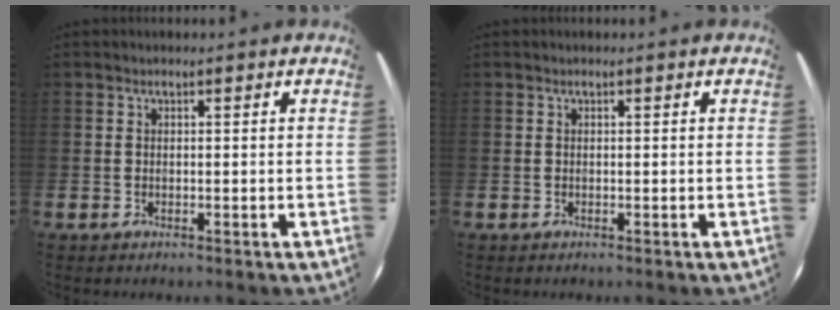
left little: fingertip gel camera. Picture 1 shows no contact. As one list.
[{"total": 0.0}]